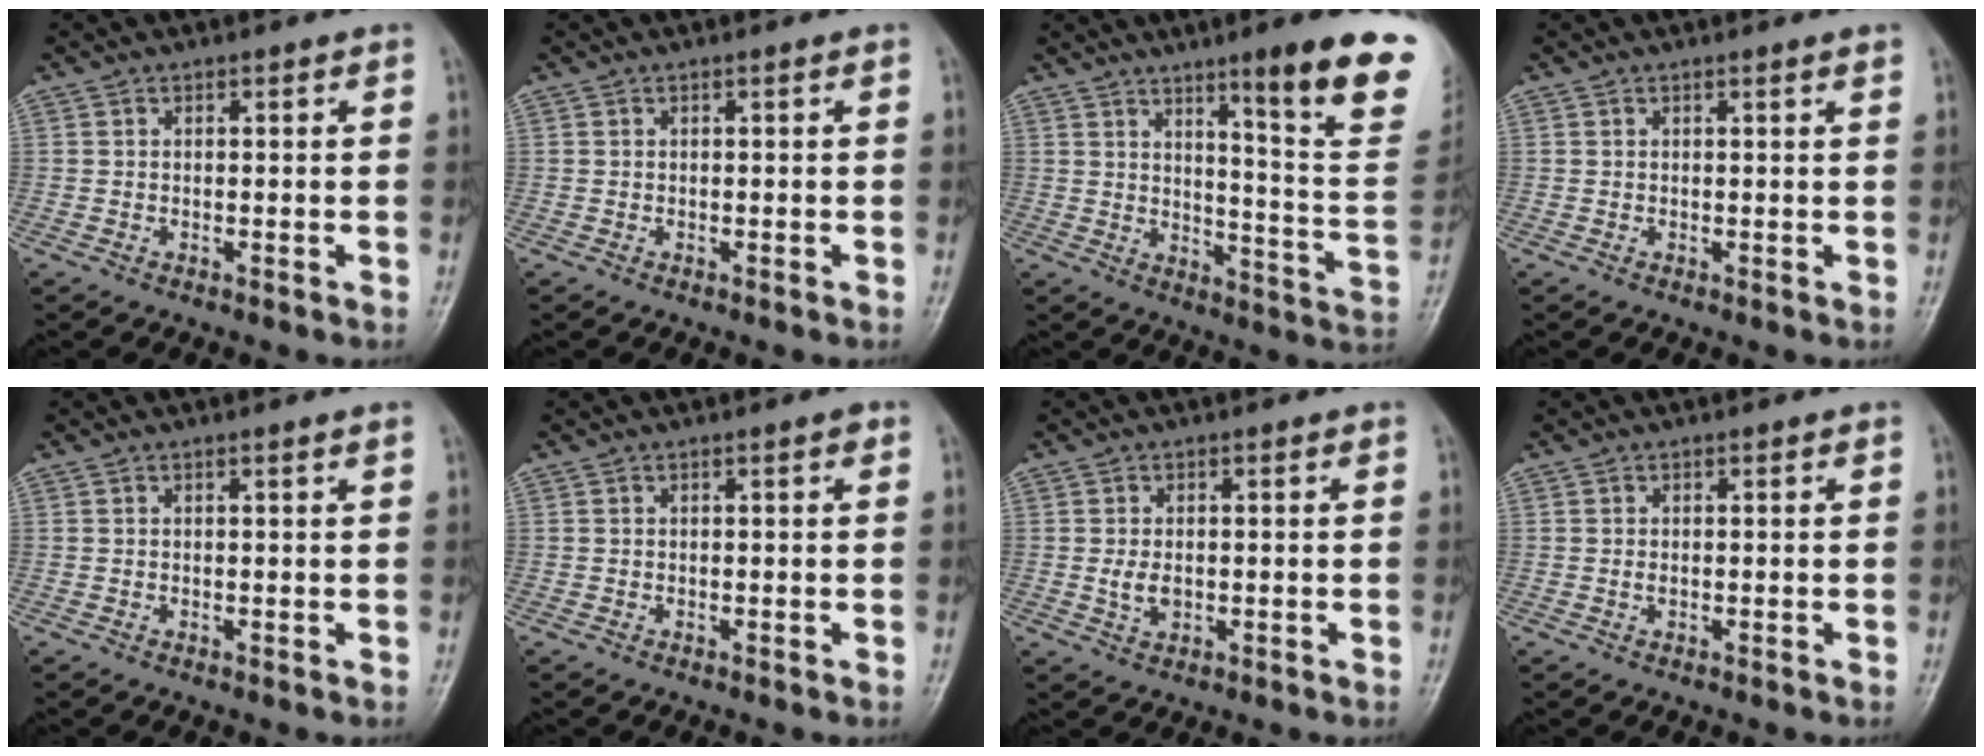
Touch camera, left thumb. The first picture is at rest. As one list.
[{"total": 0.0}, {"total": 19.5, "force": [11.0, 1.9, 15.9], "torque": [-0.179, -0.066, 0.151]}, {"total": 1.0, "force": [0.8, 0.0, 0.7], "torque": [-0.007, -0.001, 0.009]}, {"total": 0.6, "force": [0.4, -0.1, 0.4], "torque": [-0.015, -0.003, 0.009]}, {"total": 0.7, "force": [0.4, 0.2, 0.6], "torque": [-0.009, 0.001, 0.001]}, {"total": 3.0, "force": [-0.1, 2.0, 2.2], "torque": [-0.038, -0.004, 0.000]}, {"total": 0.6, "force": [0.0, 0.4, 0.4], "torque": [-0.008, -0.001, -0.001]}]